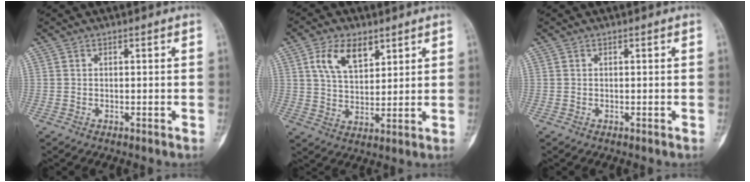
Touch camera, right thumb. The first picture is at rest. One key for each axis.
{"total": 8.7, "fx": 4.5, "fy": 4.7, "fz": 5.8, "tx": -0.086, "ty": -0.021, "tz": 0.086}
{"total": 0.0}